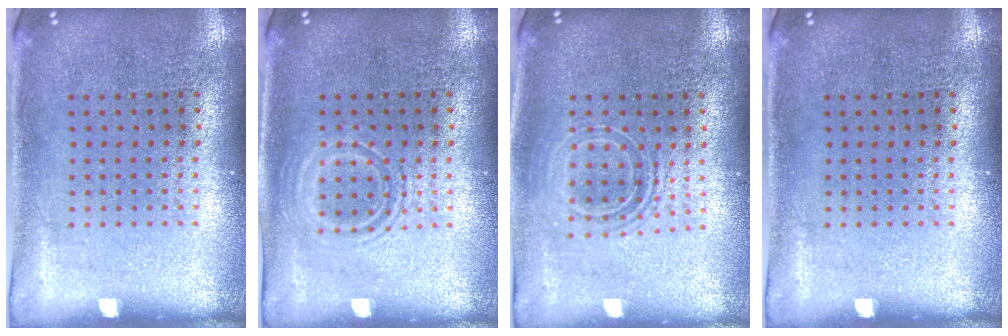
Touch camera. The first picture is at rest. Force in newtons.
{"total": 1.0, "press": 1.0, "slide": 0.2}
{"total": 1.7, "press": 1.3, "slide": 1.0}
{"total": 0.0}